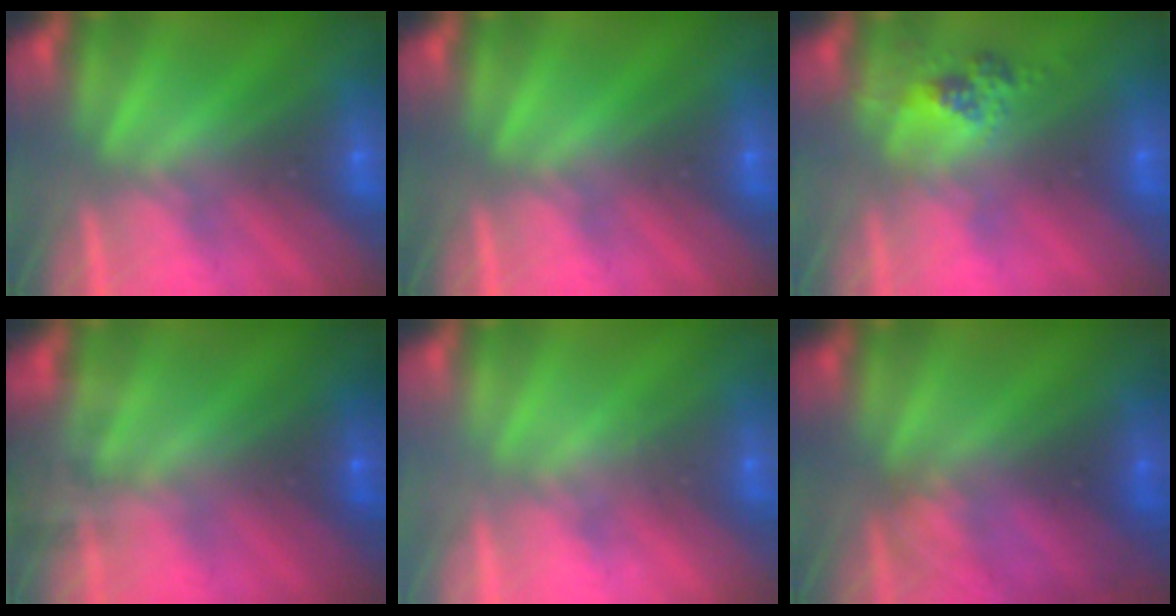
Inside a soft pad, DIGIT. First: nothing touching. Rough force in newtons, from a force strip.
{"total": 0.0}
{"total": 2.5}
{"total": 7.7}
{"total": 2.1}
{"total": 2.2}